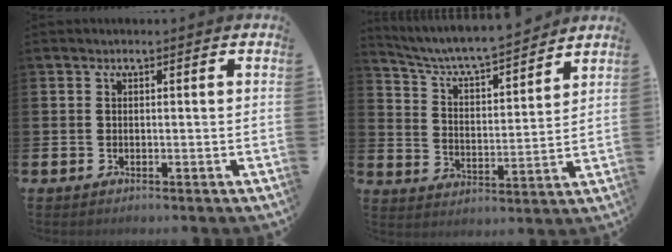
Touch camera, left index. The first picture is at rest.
{"total": 6.0, "force": [5.7, 0.5, 1.9], "torque": [-0.070, -0.050, 0.094]}